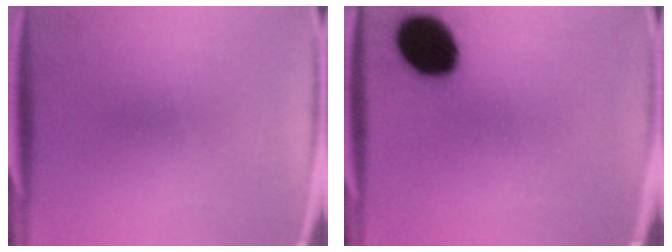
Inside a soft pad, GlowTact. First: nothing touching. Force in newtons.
{"total": 15.1}